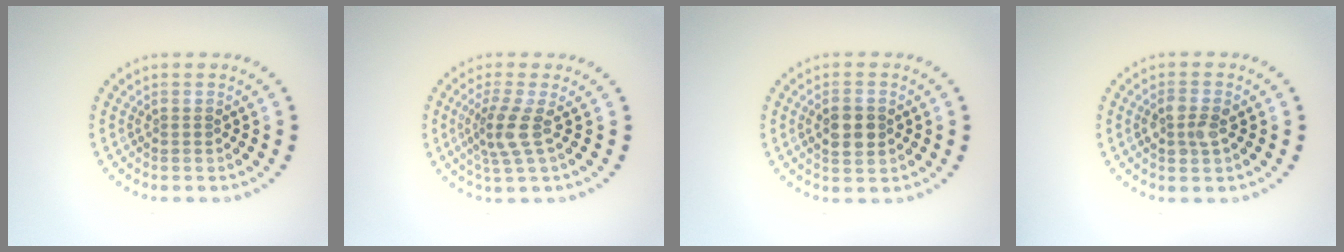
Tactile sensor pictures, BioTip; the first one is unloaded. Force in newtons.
{"total": 3.0, "press": 2.2, "slide": 1.9}
{"total": 2.8, "press": 2.8, "slide": 0.2}
{"total": 2.3, "press": 2.3, "slide": 0.2}